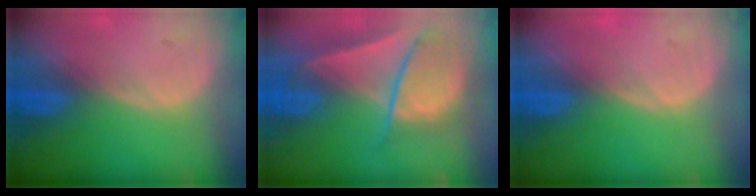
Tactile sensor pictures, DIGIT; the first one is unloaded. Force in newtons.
{"total": 9.5, "press": 8.1, "slide": 5.0}
{"total": 0.0}